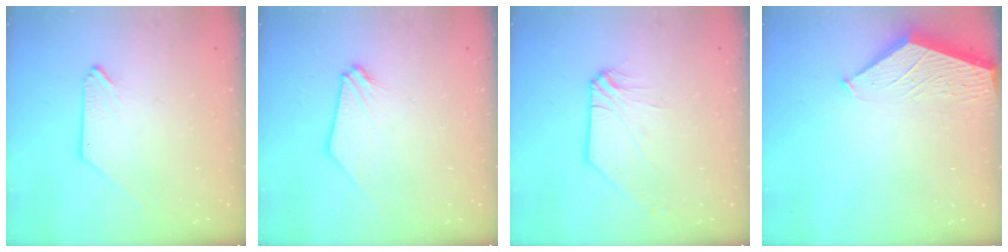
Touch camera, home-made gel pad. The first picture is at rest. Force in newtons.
{"total": 0.0}
{"total": 1.7, "press": 1.6, "slide": 0.3}
{"total": 1.4, "press": 1.4, "slide": 0.3}